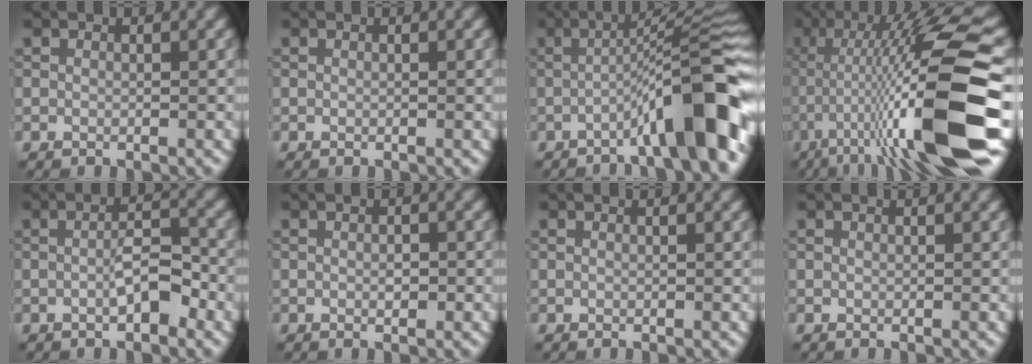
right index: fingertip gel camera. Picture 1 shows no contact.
{"total": 0.0}
{"total": 10.2, "force": [-4.2, 1.3, 9.2], "torque": [-0.119, 0.028, -0.070]}
{"total": 15.4, "force": [-4.1, 2.1, 14.7], "torque": [-0.238, 0.022, -0.058]}
{"total": 3.3, "force": [-1.2, 0.9, 2.9], "torque": [-0.051, 0.007, -0.023]}
{"total": 1.0, "force": [-0.2, 0.4, 0.9], "torque": [-0.016, 0.001, -0.003]}
{"total": 0.0}
{"total": 0.0}